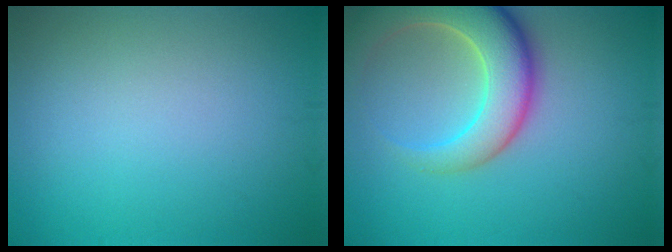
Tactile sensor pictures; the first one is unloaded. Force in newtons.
{"total": 8.4, "press": 8.3, "slide": 0.9}